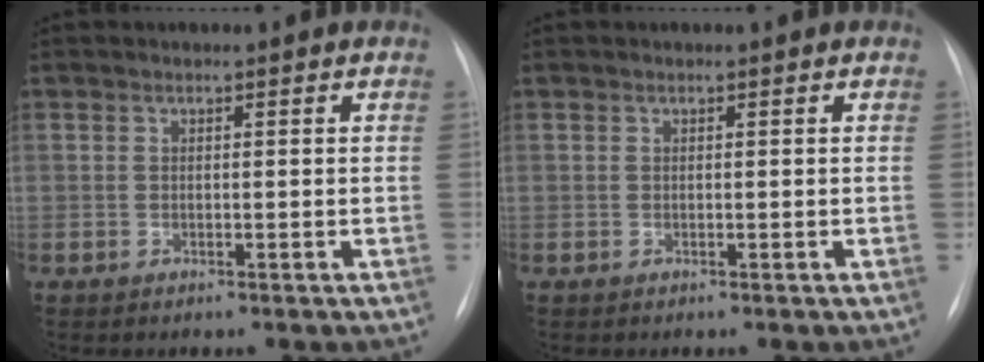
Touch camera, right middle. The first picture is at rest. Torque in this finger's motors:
{"motor_torque": [0.32, -0.20, 0.05, 0.01]}